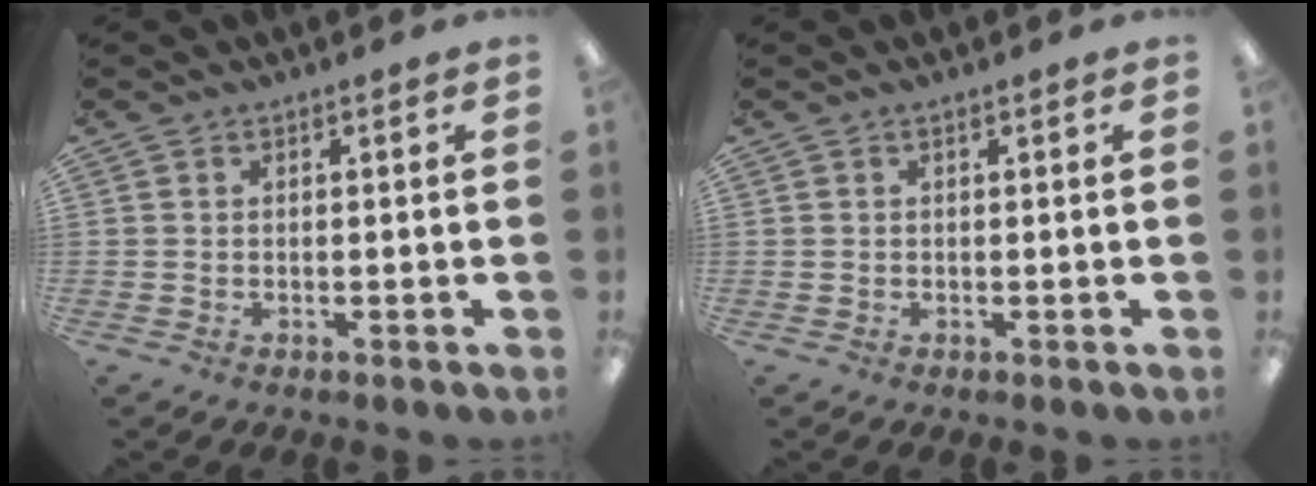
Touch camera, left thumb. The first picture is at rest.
{"total": 0.0}